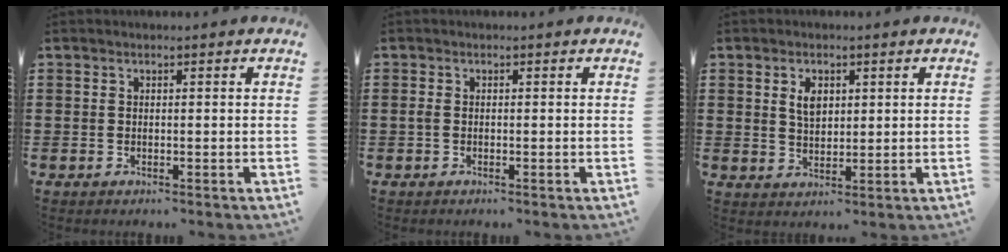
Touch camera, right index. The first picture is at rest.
{"total": 0.8, "force": [-0.2, 0.4, 0.6], "torque": [-0.022, -0.003, -0.007]}
{"total": 3.4, "force": [1.3, 2.1, 2.4], "torque": [-0.047, 0.005, 0.021]}